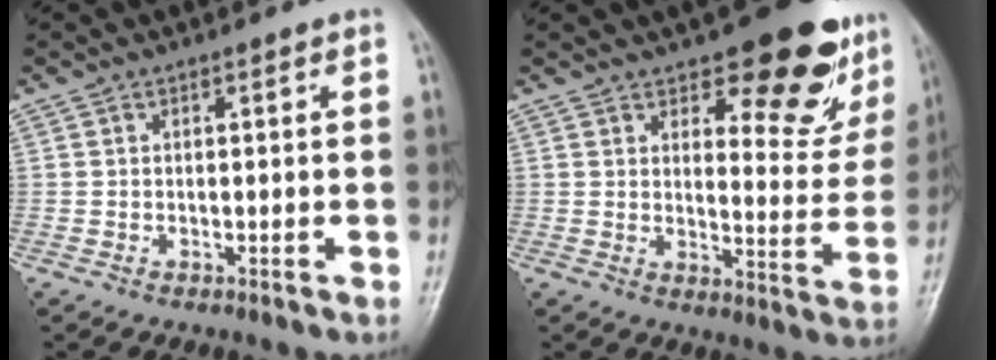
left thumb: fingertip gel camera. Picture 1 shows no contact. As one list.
[{"total": 16.2, "force": [10.9, 6.6, 10.1], "torque": [-0.067, -0.075, 0.138]}]